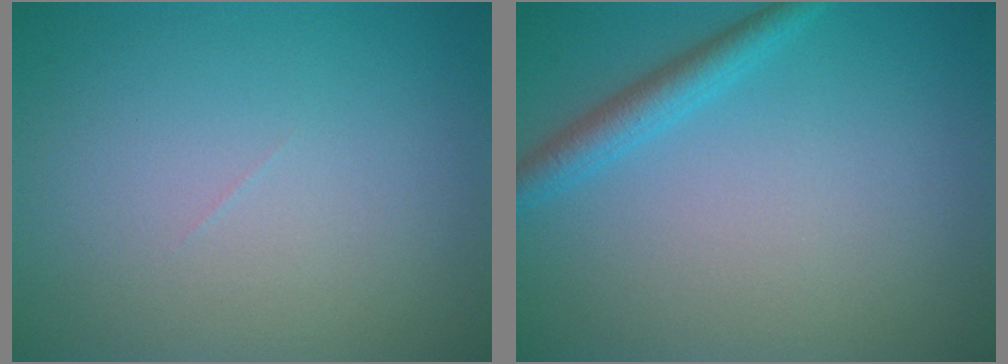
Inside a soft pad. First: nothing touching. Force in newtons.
{"total": 2.3, "press": 2.3, "slide": 0.2}